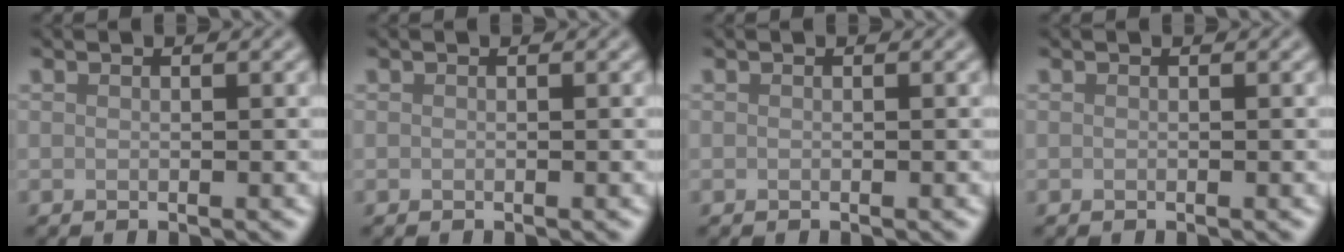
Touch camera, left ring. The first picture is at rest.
{"total": 0.0}
{"total": 0.0}
{"total": 0.0}